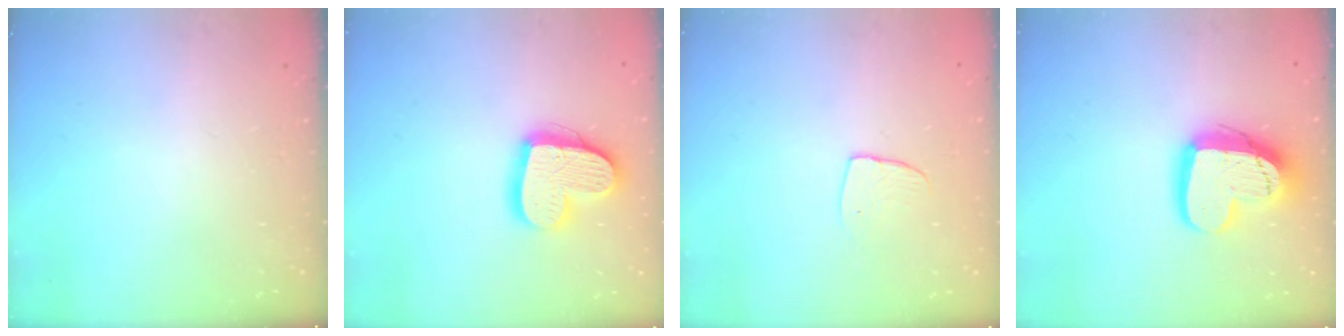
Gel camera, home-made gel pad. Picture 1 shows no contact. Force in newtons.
{"total": 17.7, "press": 17.7, "slide": 1.5}
{"total": 6.5, "press": 6.5, "slide": 0.5}
{"total": 19.0, "press": 18.9, "slide": 1.6}